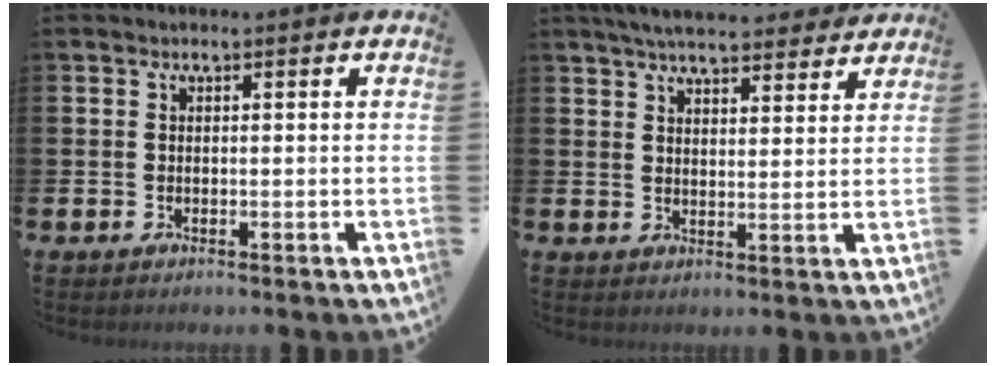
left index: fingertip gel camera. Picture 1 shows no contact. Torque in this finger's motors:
{"motor_torque": [0.84, -1.30, -0.03, 0.14]}